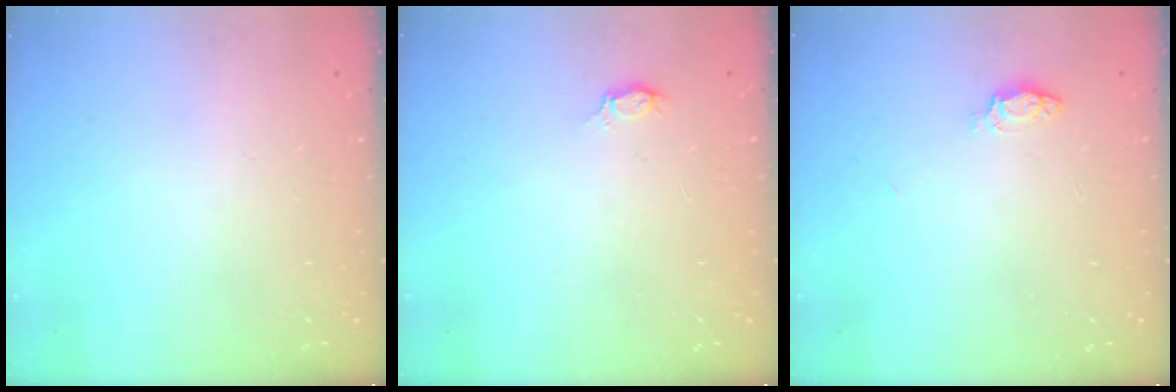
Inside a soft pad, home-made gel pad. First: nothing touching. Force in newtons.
{"total": 2.8, "press": 2.8, "slide": 0.3}
{"total": 3.3, "press": 3.3, "slide": 0.4}